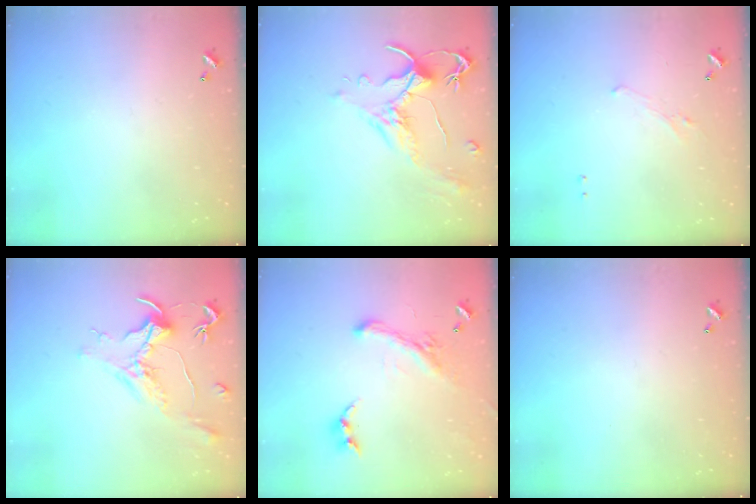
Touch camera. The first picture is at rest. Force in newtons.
{"total": 1.5, "press": 1.0, "slide": 1.1}
{"total": 1.2, "press": 0.9, "slide": 0.8}
{"total": 1.5, "press": 1.3, "slide": 0.8}
{"total": 2.5, "press": 2.0, "slide": 1.4}
{"total": 0.0}